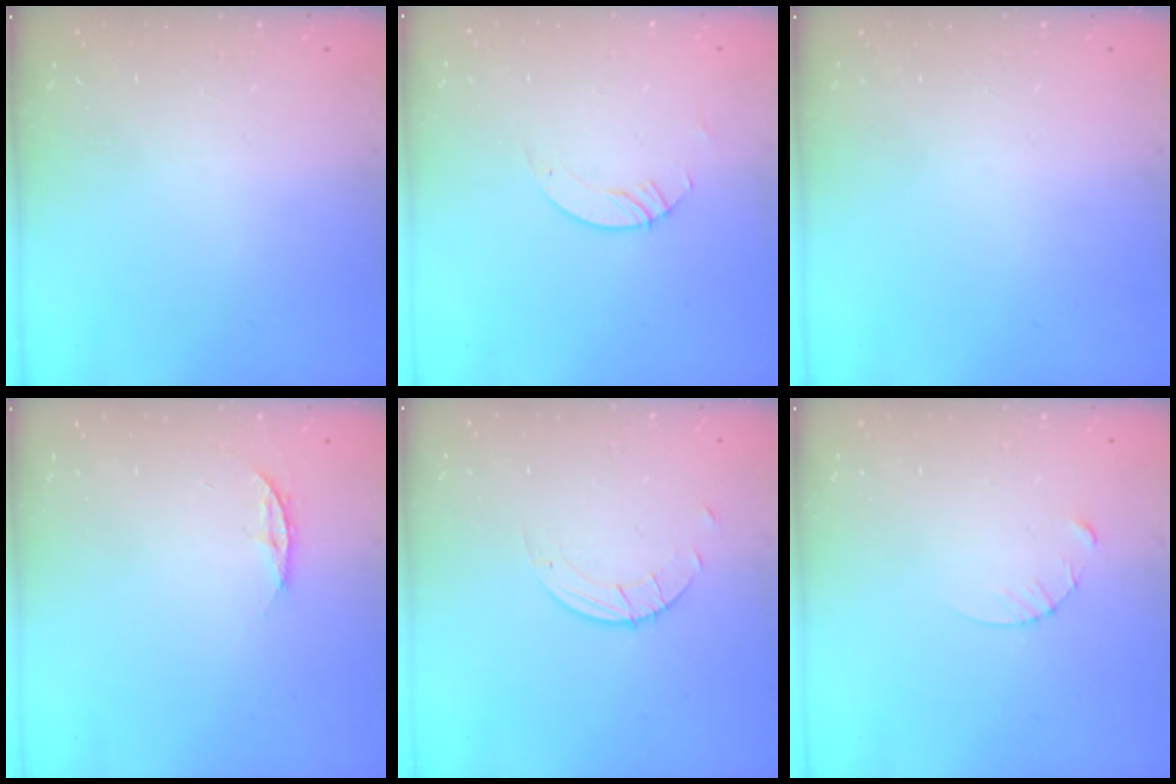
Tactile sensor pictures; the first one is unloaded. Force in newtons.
{"total": 2.1, "press": 2.1, "slide": 0.2}
{"total": 0.0}
{"total": 4.4, "press": 4.4, "slide": 0.5}
{"total": 2.7, "press": 2.7, "slide": 0.3}
{"total": 3.3, "press": 3.3, "slide": 0.4}